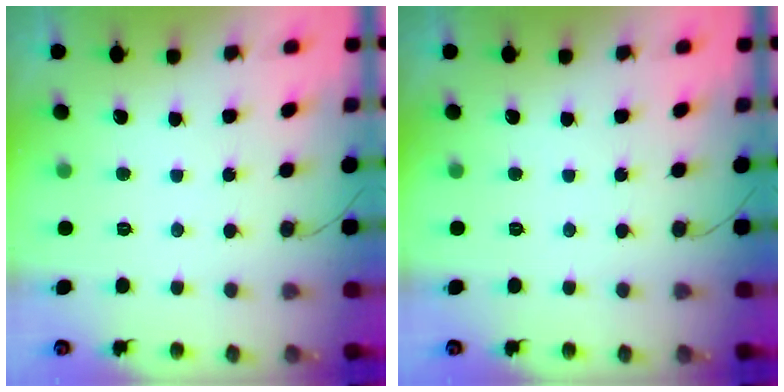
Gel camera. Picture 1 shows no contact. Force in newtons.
{"total": 0.0}